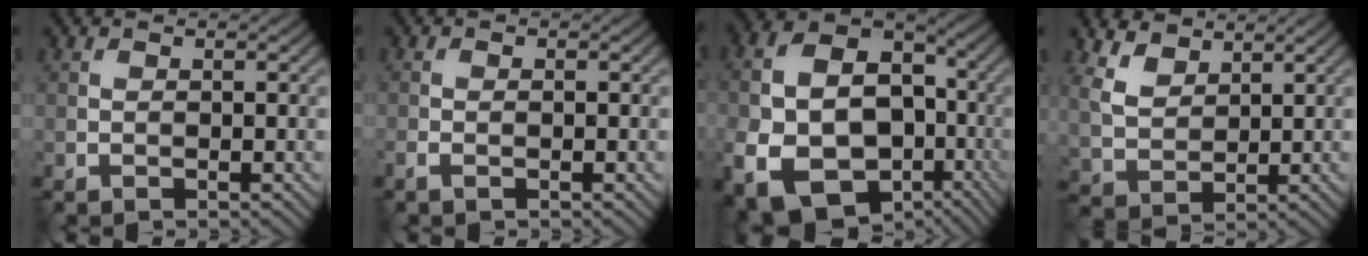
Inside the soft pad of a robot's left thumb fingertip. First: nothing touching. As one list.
[{"total": 1.3, "force": [-0.6, 0.5, 1.0], "torque": [-0.023, 0.000, -0.014]}, {"total": 18.4, "force": [-6.1, 13.9, 10.3], "torque": [-0.221, -0.044, -0.087]}, {"total": 5.8, "force": [3.8, 3.2, 2.9], "torque": [-0.083, -0.004, 0.081]}]